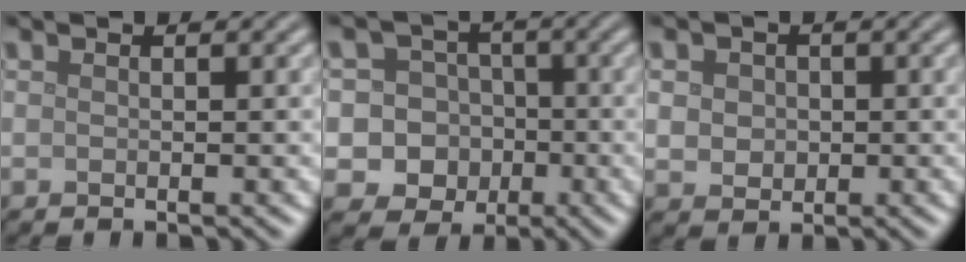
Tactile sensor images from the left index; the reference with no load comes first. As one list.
[{"total": 9.5, "force": [-2.2, 8.9, 2.6], "torque": [-0.038, 0.003, -0.066]}, {"total": 3.1, "force": [0.5, 2.7, 1.5], "torque": [-0.027, 0.008, 0.002]}]